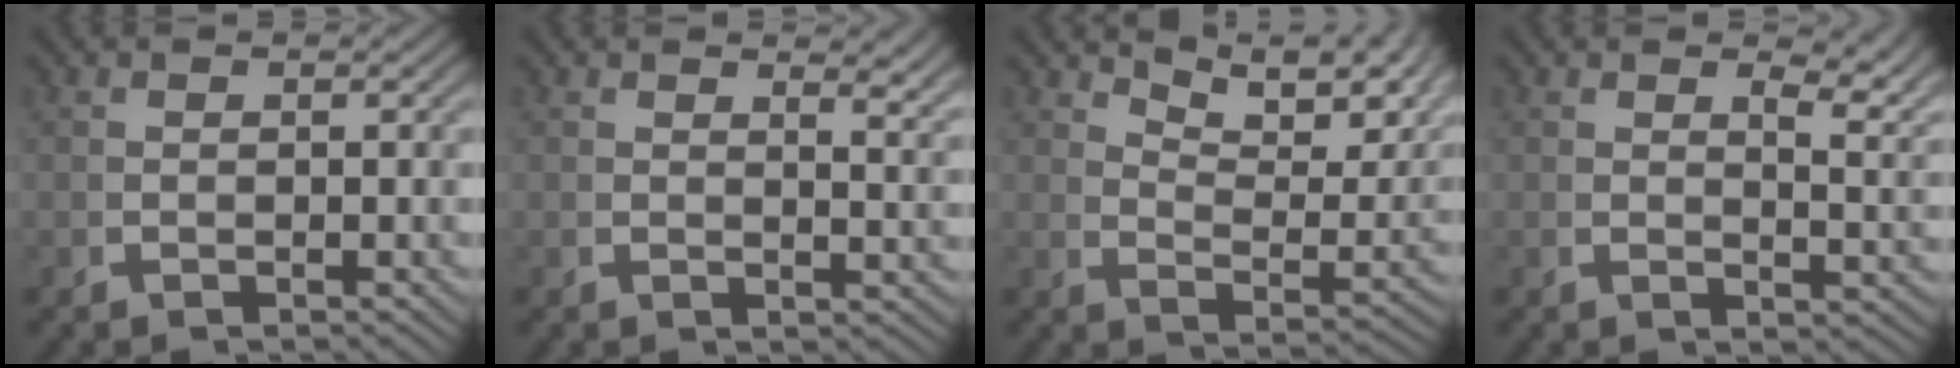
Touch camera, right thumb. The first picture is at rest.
{"total": 2.8, "force": [1.9, 0.9, 1.8], "torque": [-0.016, 0.000, 0.027]}
{"total": 8.8, "force": [5.8, 3.1, 5.9], "torque": [-0.073, 0.015, 0.088]}
{"total": 4.3, "force": [2.4, 1.4, 3.2], "torque": [-0.036, -0.005, 0.037]}